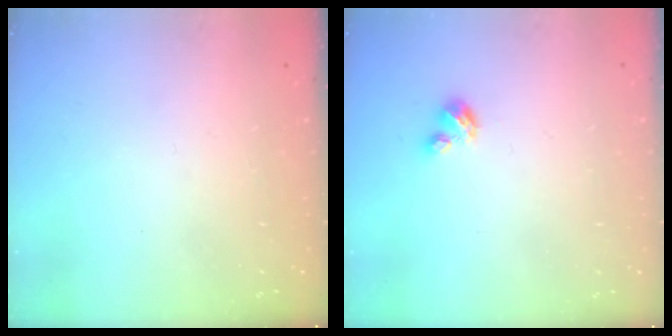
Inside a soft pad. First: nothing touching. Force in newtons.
{"total": 3.2, "press": 3.2, "slide": 0.3}